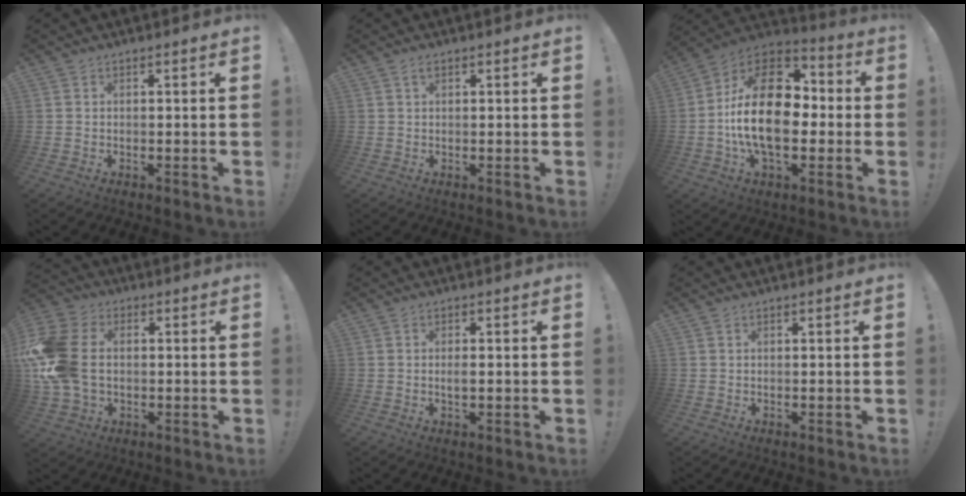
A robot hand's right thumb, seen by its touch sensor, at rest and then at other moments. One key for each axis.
{"total": 1.4, "fx": 0.8, "fy": 0.7, "fz": 1.0, "tx": -0.013, "ty": -0.002, "tz": 0.012}
{"total": 24.1, "fx": -0.7, "fy": 13.8, "fz": 19.7, "tx": -0.356, "ty": 0.014, "tz": -0.009}
{"total": 18.1, "fx": 0.2, "fy": 12.7, "fz": 12.8, "tx": -0.251, "ty": 0.017, "tz": 0.010}
{"total": 1.7, "fx": -0.2, "fy": 0.6, "fz": 1.6, "tx": -0.015, "ty": -0.003, "tz": -0.008}
{"total": 0.0}